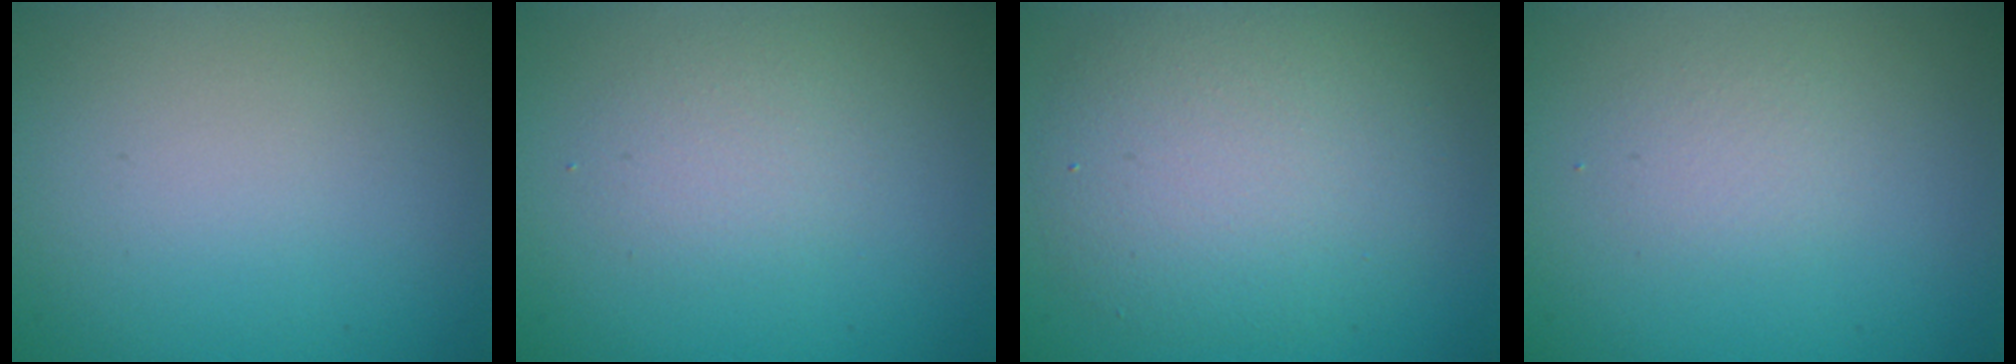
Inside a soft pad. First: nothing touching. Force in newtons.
{"total": 1.8, "press": 1.8, "slide": 0.0}
{"total": 6.0, "press": 6.0, "slide": 0.2}
{"total": 1.3, "press": 1.3, "slide": 0.1}